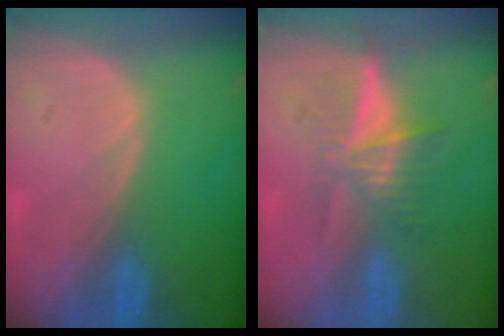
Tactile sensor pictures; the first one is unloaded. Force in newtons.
{"total": 6.3, "press": 5.4, "slide": 3.2}